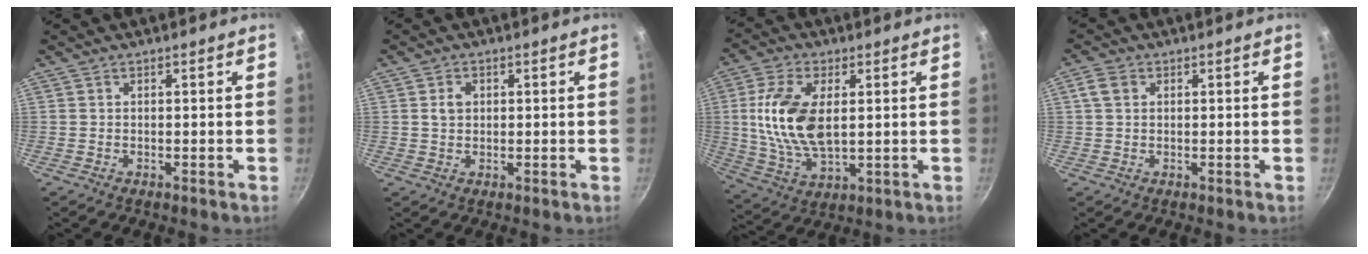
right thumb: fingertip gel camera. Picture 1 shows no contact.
{"total": 2.7, "force": [0.6, 2.1, 1.6], "torque": [-0.019, 0.001, 0.011]}
{"total": 14.8, "force": [2.1, 7.9, 12.3], "torque": [-0.235, -0.006, 0.045]}
{"total": 3.2, "force": [0.8, 2.6, 1.8], "torque": [-0.027, 0.003, 0.014]}